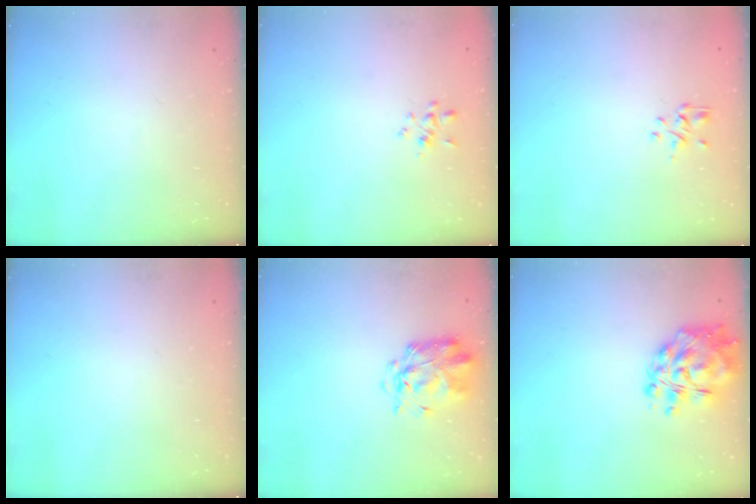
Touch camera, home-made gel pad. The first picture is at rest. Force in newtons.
{"total": 1.9, "press": 1.8, "slide": 0.7}
{"total": 1.2, "press": 1.1, "slide": 0.5}
{"total": 0.0}
{"total": 2.9, "press": 2.8, "slide": 0.8}
{"total": 12.4, "press": 11.7, "slide": 4.1}